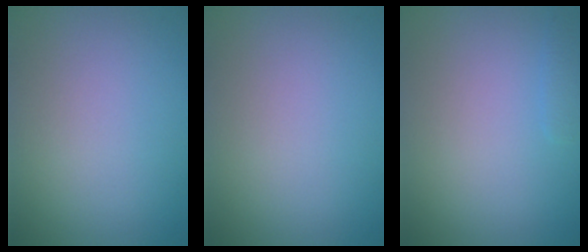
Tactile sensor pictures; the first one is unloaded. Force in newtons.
{"total": 0.0}
{"total": 0.7, "press": 0.7, "slide": 0.1}